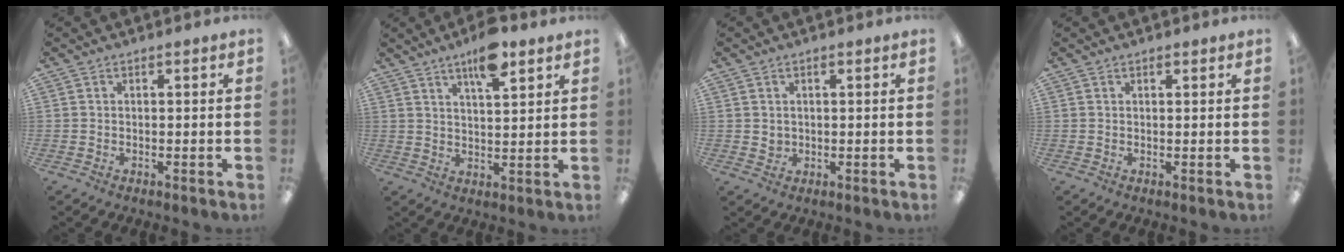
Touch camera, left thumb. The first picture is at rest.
{"total": 9.1, "force": [6.2, 2.6, 6.1], "torque": [-0.094, -0.030, 0.102]}
{"total": 1.7, "force": [0.8, 1.5, 0.3], "torque": [0.000, 0.000, 0.011]}
{"total": 0.6, "force": [0.5, 0.2, 0.1], "torque": [0.006, -0.003, 0.008]}